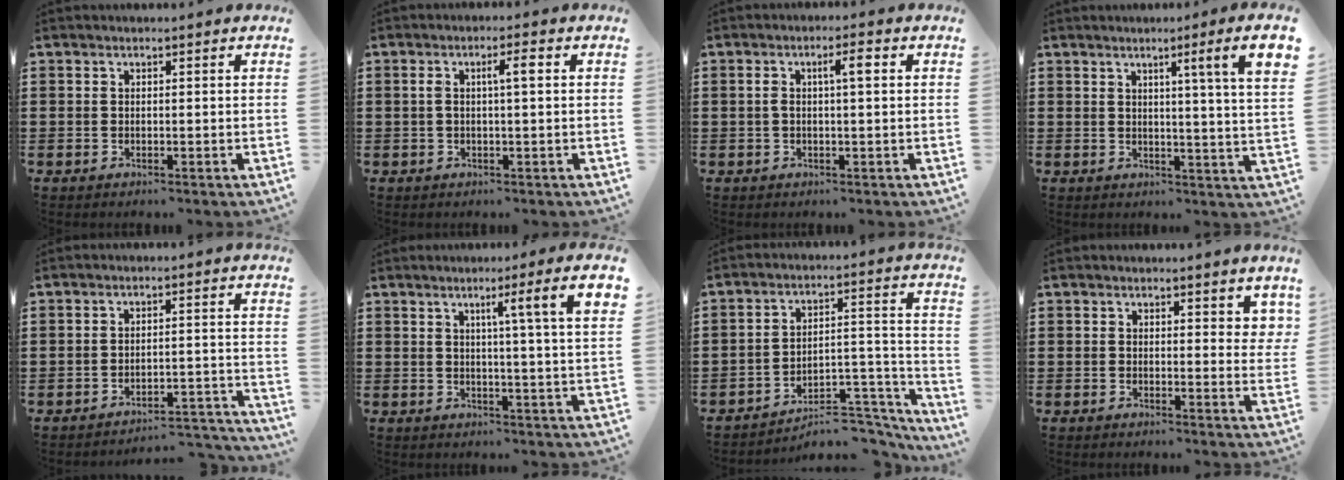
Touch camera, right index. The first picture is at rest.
{"total": 3.0, "force": [0.5, 0.4, 3.0], "torque": [-0.051, 0.000, 0.002]}
{"total": 3.2, "force": [0.6, 0.5, 3.1], "torque": [-0.046, -0.001, 0.002]}
{"total": 5.8, "force": [2.7, -1.2, 5.1], "torque": [-0.088, -0.018, 0.035]}
{"total": 3.9, "force": [-3.8, 0.3, 0.9], "torque": [-0.019, 0.000, -0.079]}
{"total": 6.6, "force": [2.8, -0.8, 6.0], "torque": [-0.104, -0.011, 0.038]}
{"total": 6.3, "force": [-5.6, 2.0, 2.1], "torque": [-0.029, 0.011, -0.109]}
{"total": 1.8, "force": [1.6, 0.8, 0.6], "torque": [0.000, -0.001, 0.026]}